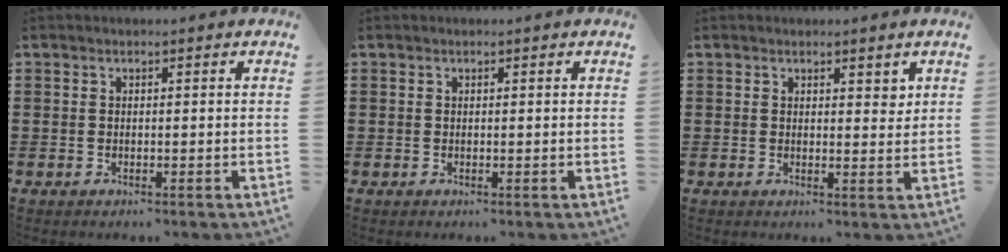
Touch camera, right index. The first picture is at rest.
{"total": 0.0}
{"total": 2.0, "force": [1.5, 1.0, 0.8], "torque": [-0.002, -0.002, 0.024]}